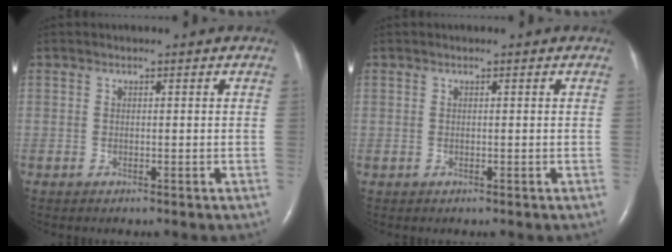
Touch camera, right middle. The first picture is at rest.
{"total": 0.0}